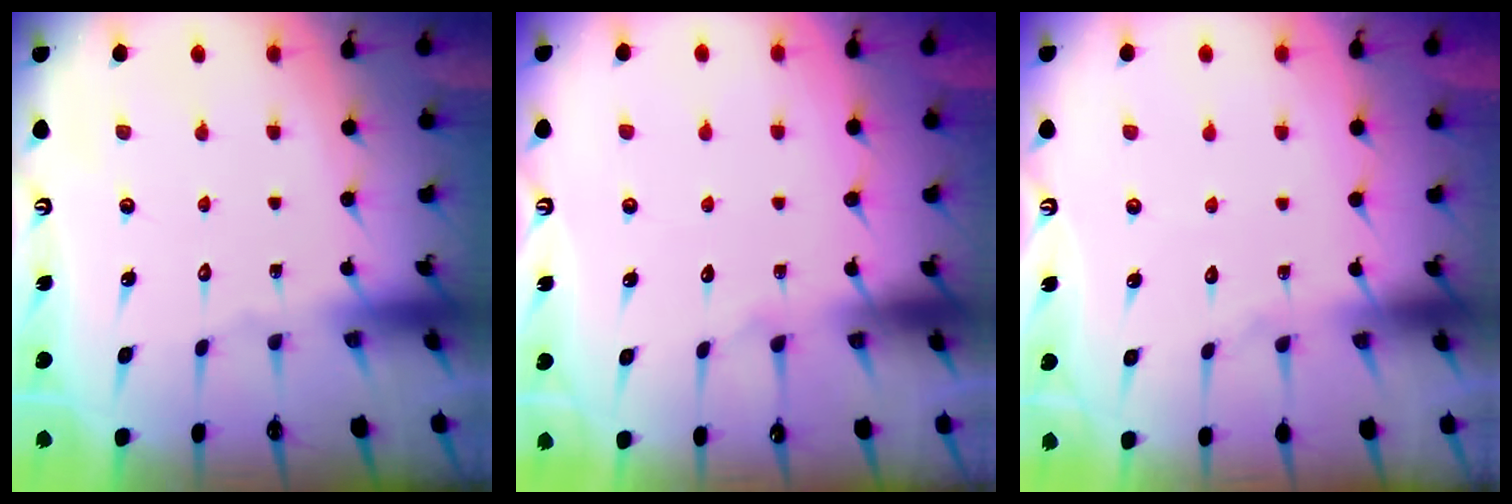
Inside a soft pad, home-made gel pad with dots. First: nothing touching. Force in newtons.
{"total": 4.7, "press": 4.7, "slide": 0.5}
{"total": 4.2, "press": 4.2, "slide": 0.5}